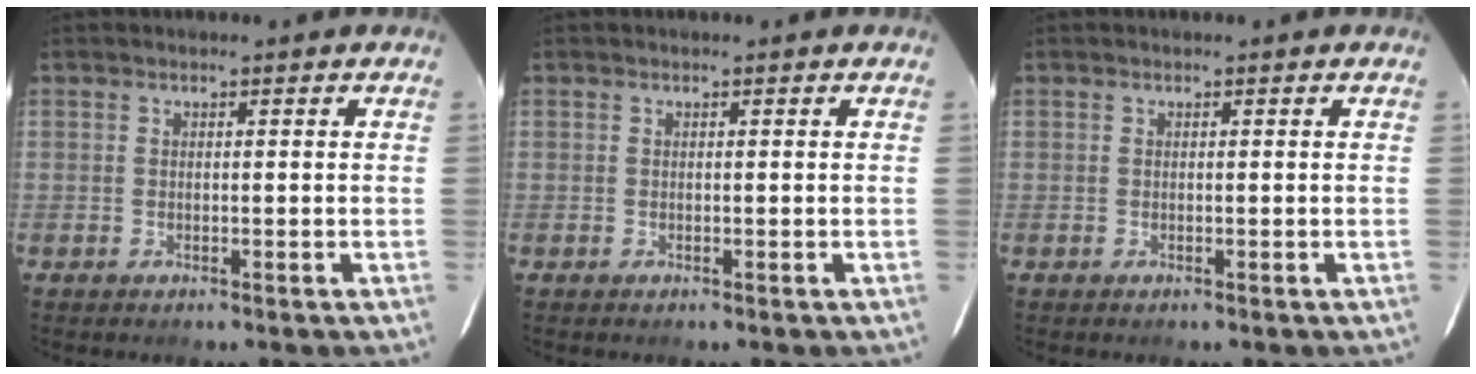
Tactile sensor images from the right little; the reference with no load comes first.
{"total": 0.0}
{"total": 0.0}